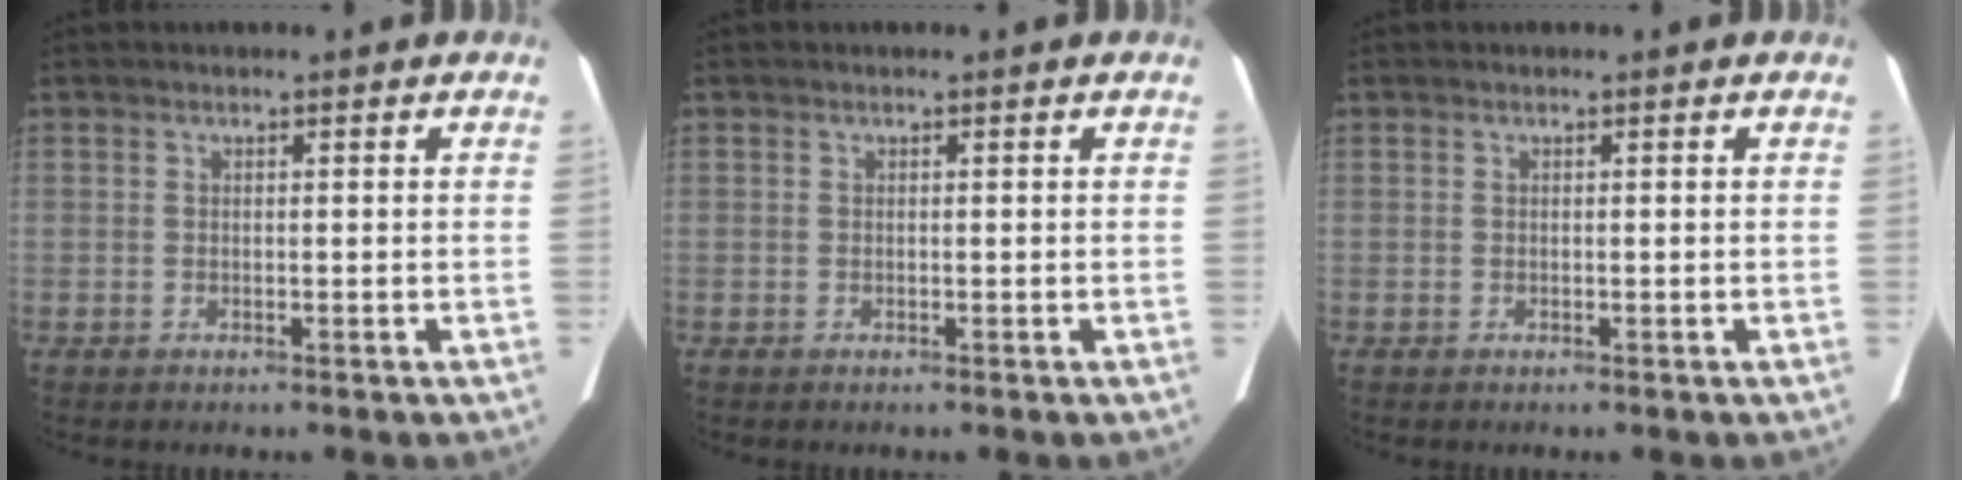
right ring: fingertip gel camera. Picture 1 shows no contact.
{"total": 0.0}
{"total": 0.0}